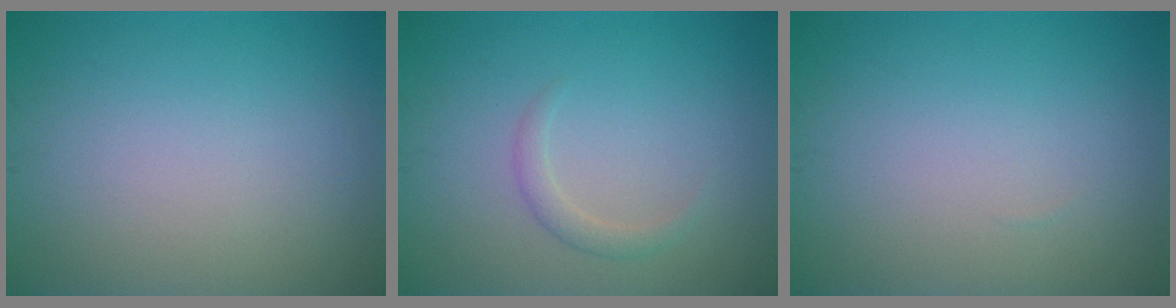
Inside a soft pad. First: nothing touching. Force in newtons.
{"total": 1.4, "press": 1.4, "slide": 0.1}
{"total": 0.0}